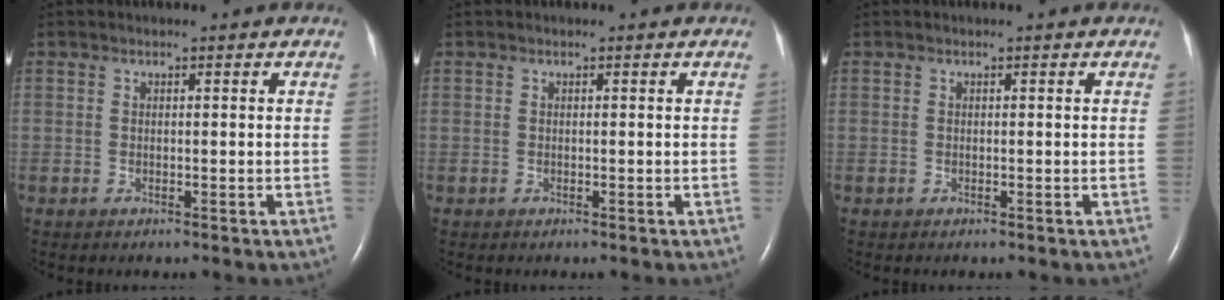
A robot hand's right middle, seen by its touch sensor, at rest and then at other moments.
{"total": 0.0}
{"total": 0.0}